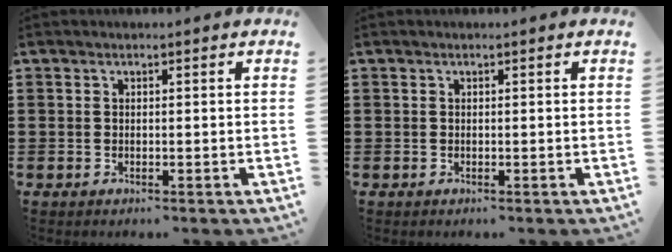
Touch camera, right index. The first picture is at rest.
{"total": 0.0}